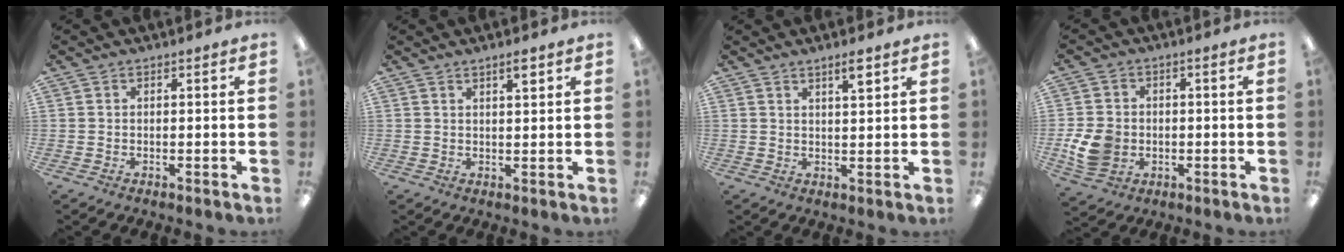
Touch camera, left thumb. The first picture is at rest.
{"total": 2.7, "force": [2.0, 0.3, 1.8], "torque": [-0.032, -0.003, 0.033]}
{"total": 3.6, "force": [2.6, 0.4, 2.5], "torque": [-0.039, -0.010, 0.042]}
{"total": 8.5, "force": [-1.6, 7.0, 4.6], "torque": [-0.094, 0.008, -0.029]}